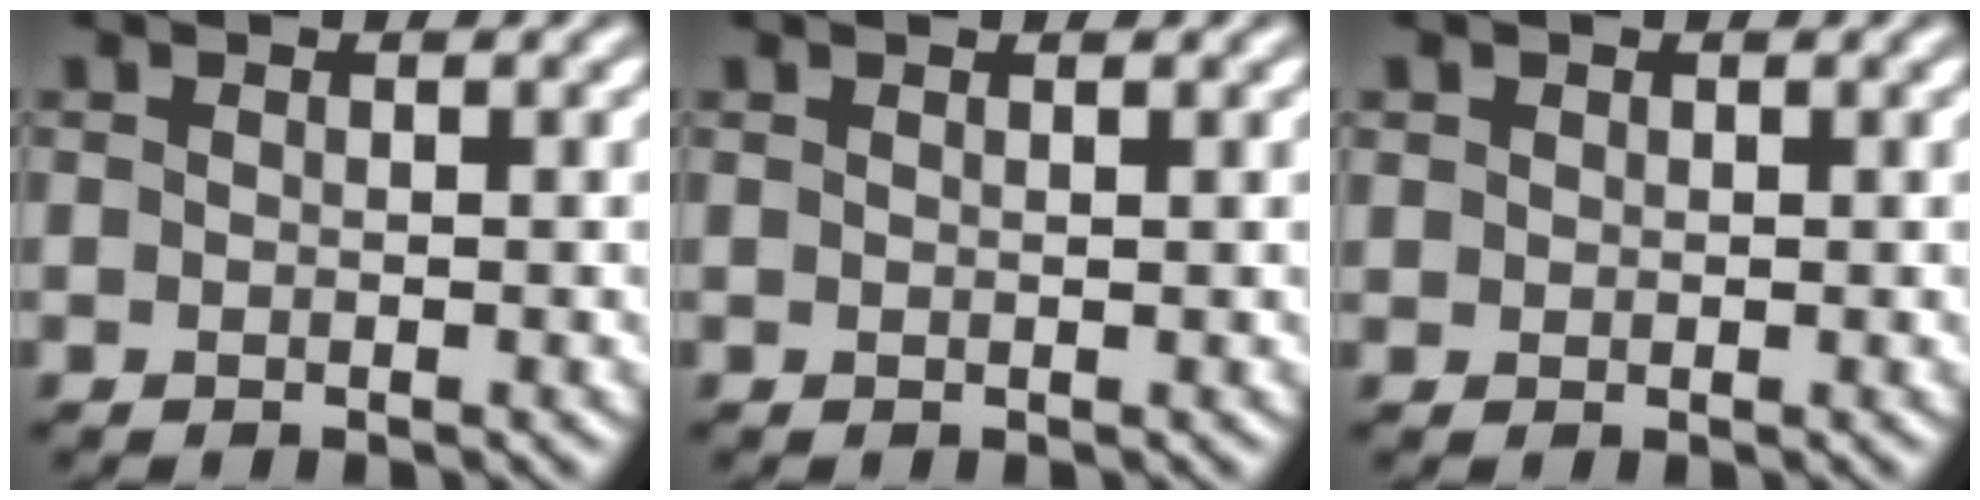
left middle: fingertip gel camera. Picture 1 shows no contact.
{"total": 0.9, "force": [0.7, 0.3, 0.5], "torque": [-0.003, 0.004, 0.001]}
{"total": 0.8, "force": [0.5, 0.4, -0.3], "torque": [0.007, 0.002, 0.010]}